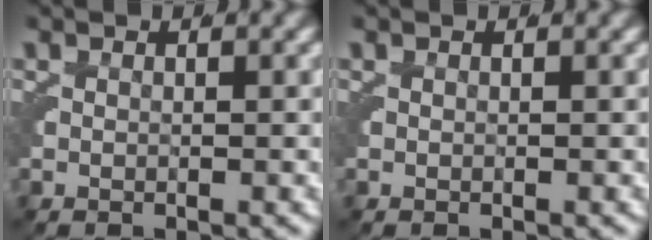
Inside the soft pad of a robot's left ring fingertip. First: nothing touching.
{"total": 0.0}